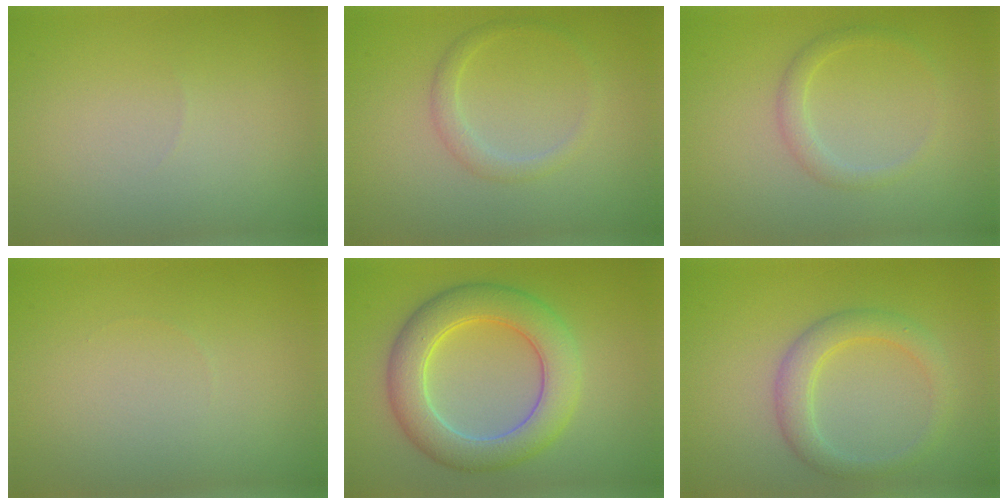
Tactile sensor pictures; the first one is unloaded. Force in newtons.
{"total": 1.6, "press": 1.6, "slide": 0.1}
{"total": 1.5, "press": 1.5, "slide": 0.1}
{"total": 0.0}
{"total": 6.8, "press": 6.8, "slide": 0.3}
{"total": 3.0, "press": 3.0, "slide": 0.1}